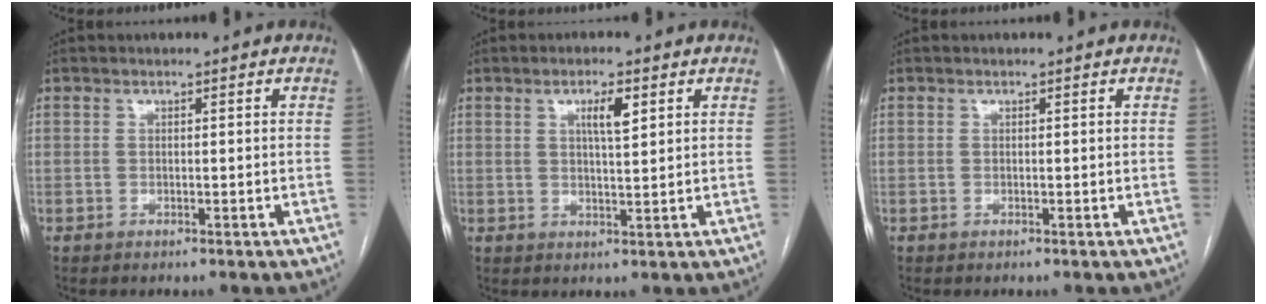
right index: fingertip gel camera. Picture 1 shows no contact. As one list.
[{"total": 3.9, "force": [1.7, 0.6, 3.4], "torque": [-0.058, 0.000, 0.027]}, {"total": 0.0}]